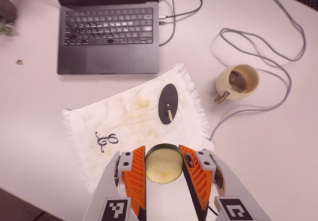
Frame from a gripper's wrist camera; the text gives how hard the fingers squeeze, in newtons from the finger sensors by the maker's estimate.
{"total": 9.3, "left": 9.2, "right": 9.4}